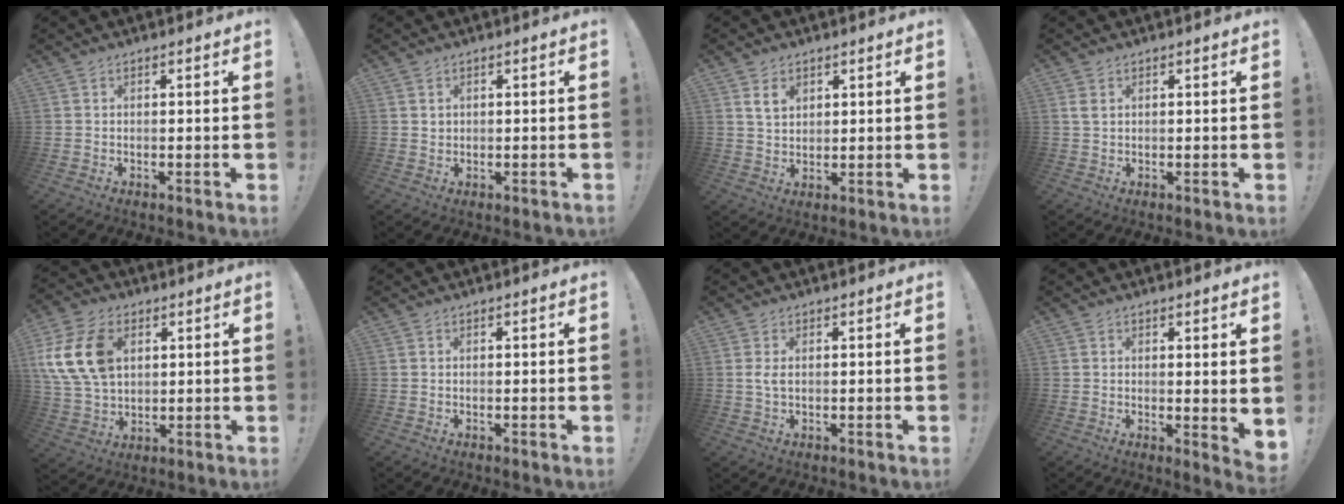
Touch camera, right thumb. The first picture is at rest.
{"total": 1.4, "force": [0.5, 1.3, 0.2], "torque": [0.003, 0.000, 0.007]}
{"total": 5.6, "force": [2.8, 4.0, 2.7], "torque": [-0.034, -0.008, 0.050]}
{"total": 2.1, "force": [1.0, 1.3, 1.4], "torque": [-0.023, 0.001, 0.016]}
{"total": 17.6, "force": [5.0, 12.4, 11.4], "torque": [-0.219, -0.011, 0.095]}
{"total": 0.0}
{"total": 2.3, "force": [0.3, 0.9, 2.1], "torque": [-0.032, 0.000, 0.004]}
{"total": 3.1, "force": [1.6, 0.6, 2.6], "torque": [-0.021, -0.017, 0.027]}